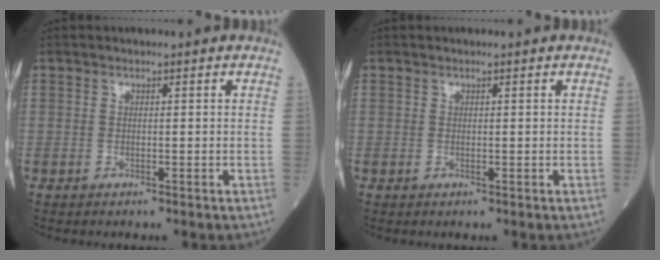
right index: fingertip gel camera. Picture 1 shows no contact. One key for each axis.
{"total": 0.0}